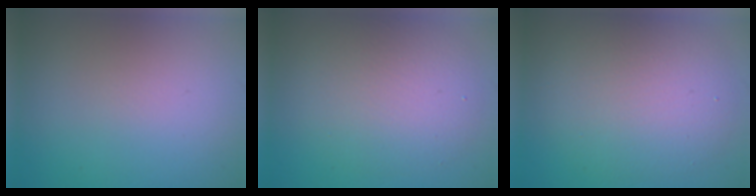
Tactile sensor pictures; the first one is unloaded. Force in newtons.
{"total": 5.6, "press": 5.6, "slide": 0.1}
{"total": 7.1, "press": 7.1, "slide": 0.5}